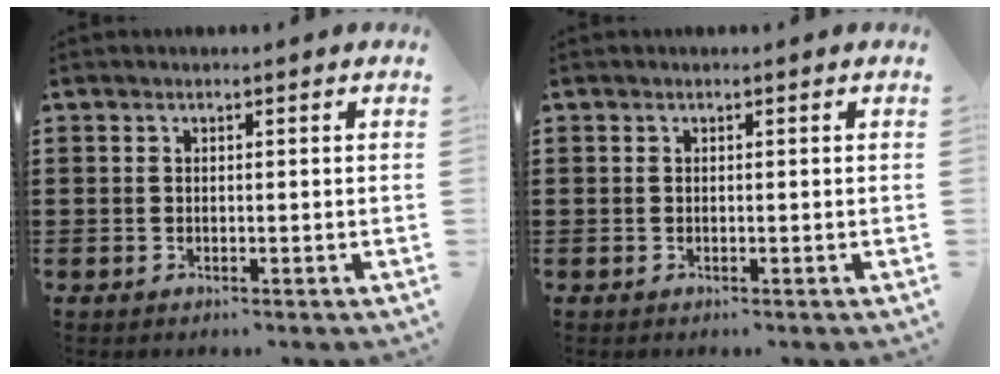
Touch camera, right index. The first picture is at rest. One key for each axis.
{"total": 0.0}